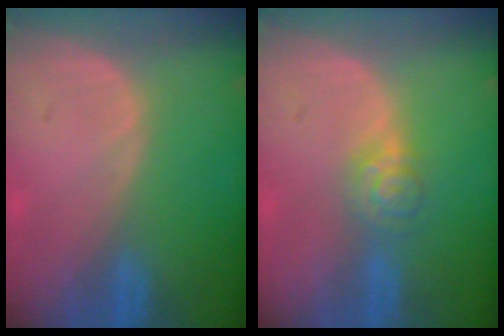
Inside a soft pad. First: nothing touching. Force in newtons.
{"total": 4.0, "press": 3.6, "slide": 1.7}